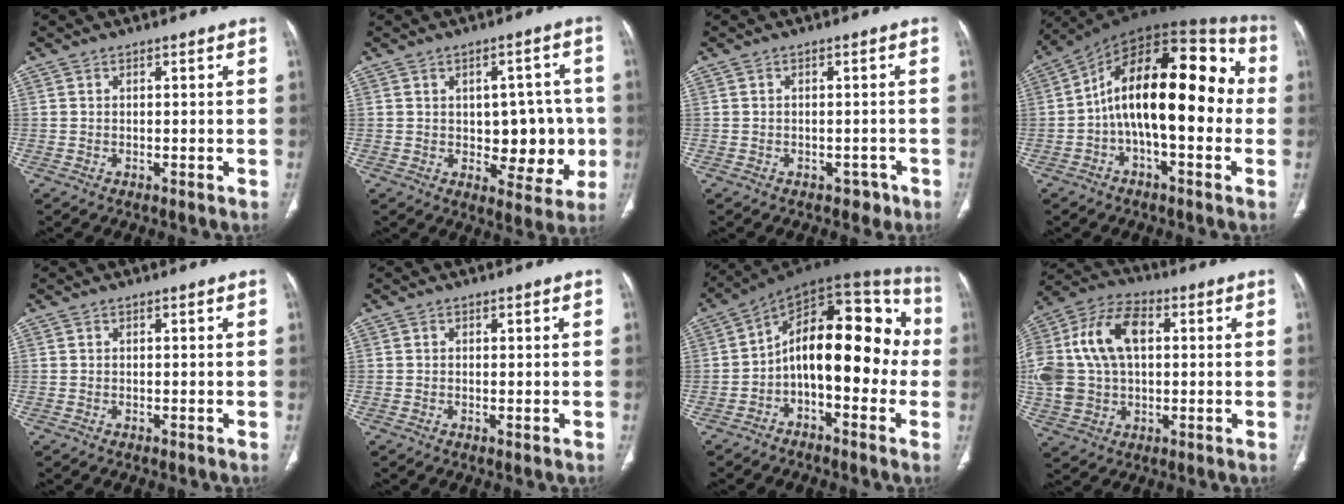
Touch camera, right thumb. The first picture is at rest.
{"total": 9.9, "force": [-0.6, 6.0, 7.9], "torque": [-0.053, 0.004, 0.002]}
{"total": 2.3, "force": [-1.2, 1.8, 0.7], "torque": [0.008, 0.010, -0.013]}
{"total": 22.1, "force": [-0.7, 10.4, 19.5], "torque": [-0.276, 0.057, -0.022]}
{"total": 0.0}
{"total": 0.0}
{"total": 19.4, "force": [-1.5, 9.9, 16.6], "torque": [-0.203, 0.061, -0.032]}
{"total": 20.3, "force": [3.2, 13.2, 15.1], "torque": [-0.326, 0.022, 0.058]}